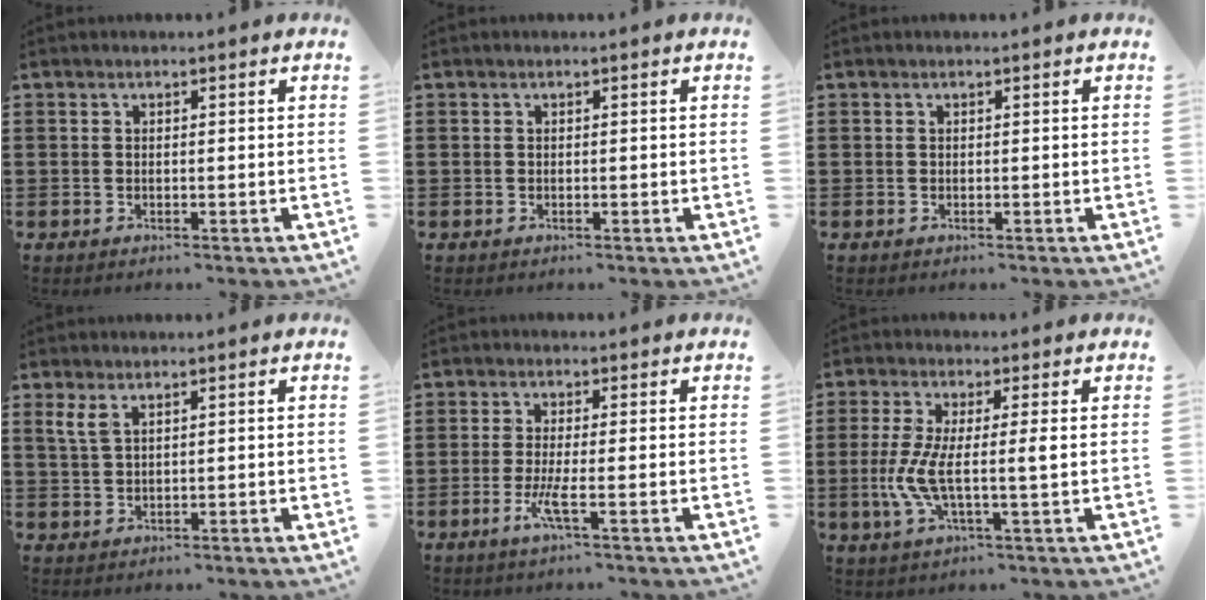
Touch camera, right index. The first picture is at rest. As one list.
[{"total": 0.0}, {"total": 0.0}, {"total": 2.6, "force": [1.4, 0.7, 2.1], "torque": [-0.046, 0.004, 0.024]}, {"total": 4.0, "force": [-1.6, 0.1, 3.7], "torque": [-0.082, -0.016, -0.035]}, {"total": 6.7, "force": [-0.4, 1.0, 6.6], "torque": [-0.149, -0.016, -0.017]}]